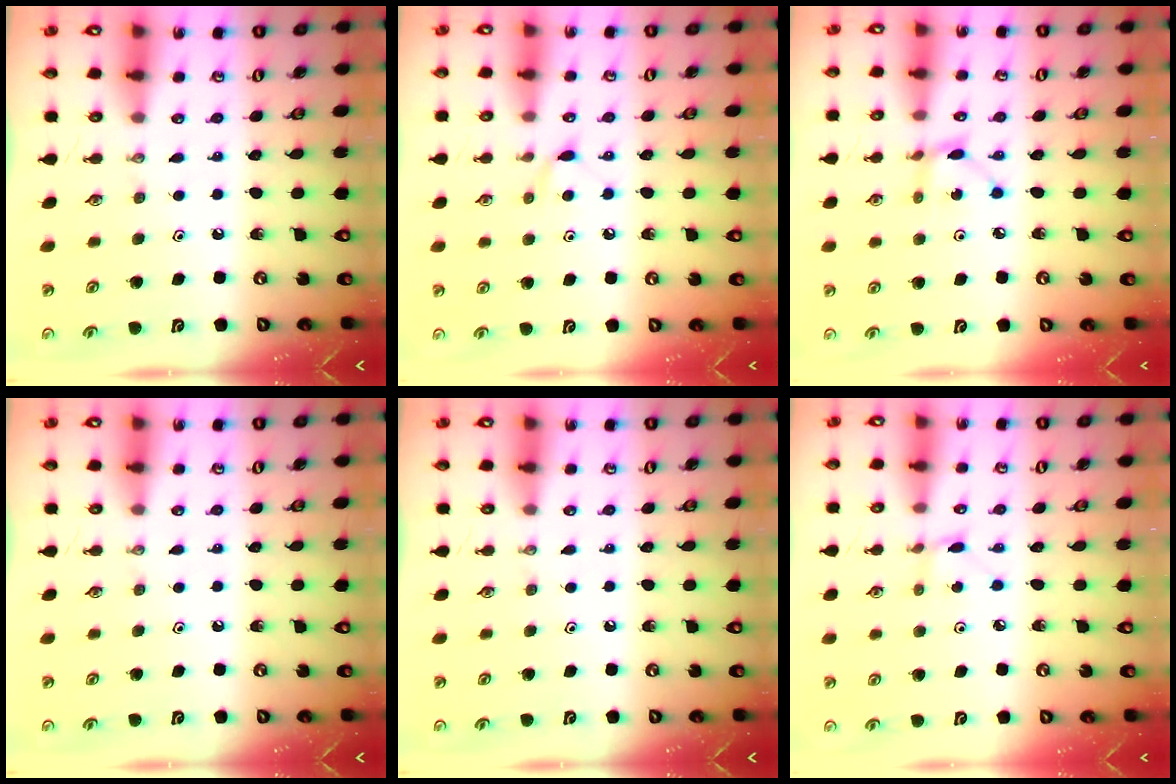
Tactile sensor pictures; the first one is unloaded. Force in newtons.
{"total": 5.1, "press": 5.1, "slide": 0.6}
{"total": 2.5, "press": 2.5, "slide": 0.1}
{"total": 0.0}
{"total": 0.0}
{"total": 1.3, "press": 1.2, "slide": 0.1}